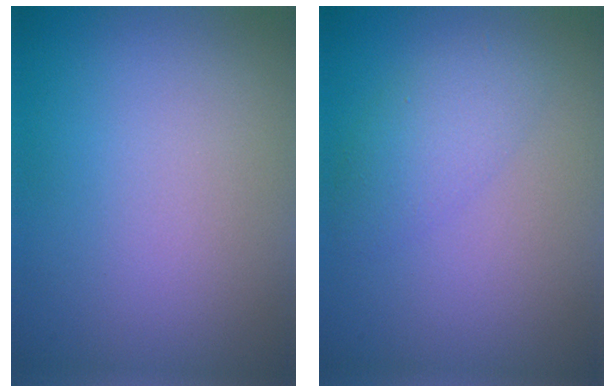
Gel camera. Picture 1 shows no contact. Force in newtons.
{"total": 2.8, "press": 2.8, "slide": 0.1}